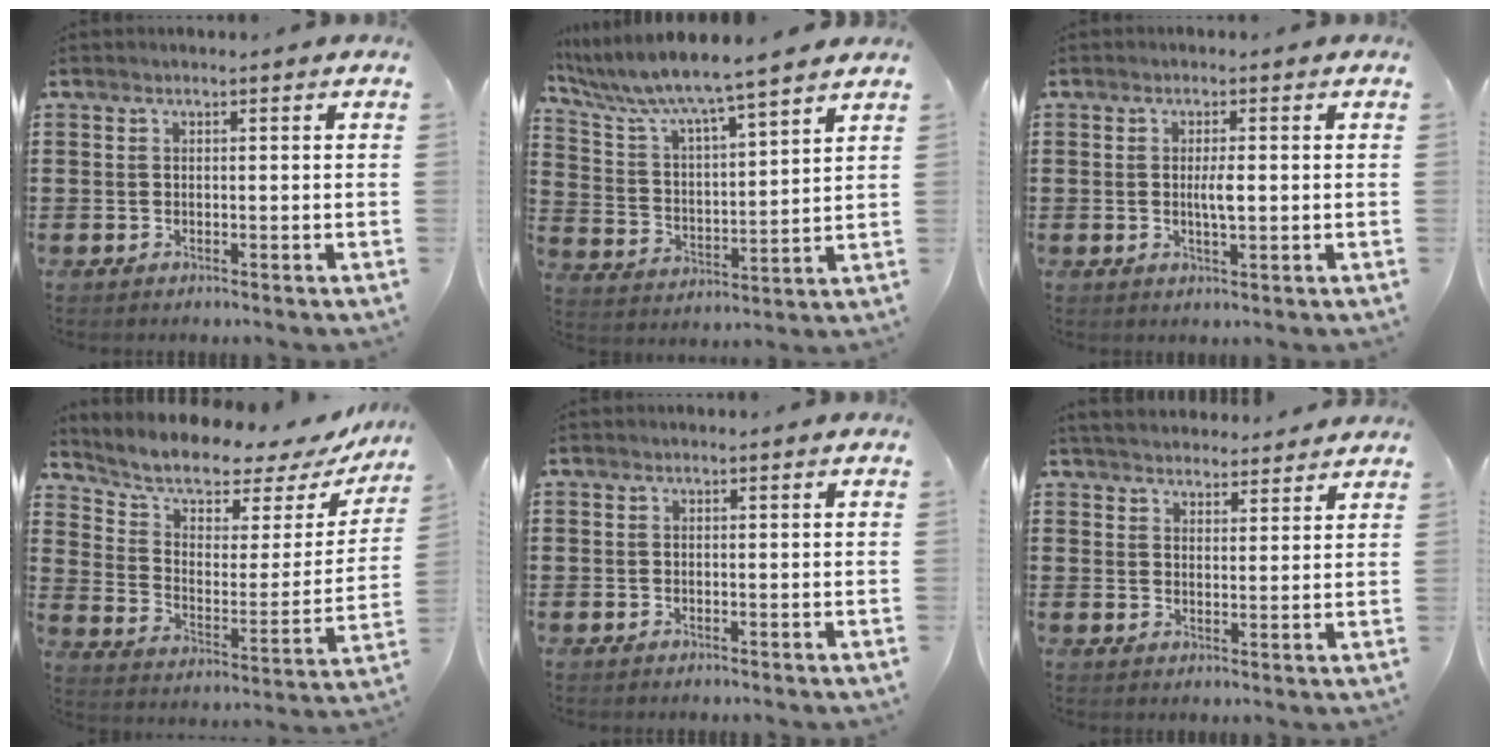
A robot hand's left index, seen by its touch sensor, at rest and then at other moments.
{"total": 6.4, "force": [5.9, -0.1, 2.6], "torque": [-0.080, -0.041, 0.092]}
{"total": 2.8, "force": [0.1, 0.6, 2.7], "torque": [-0.051, -0.003, 0.001]}
{"total": 6.5, "force": [5.4, 2.5, 2.7], "torque": [-0.067, -0.046, 0.088]}
{"total": 0.0}
{"total": 3.8, "force": [3.7, 0.9, -0.1], "torque": [-0.013, -0.013, 0.068]}